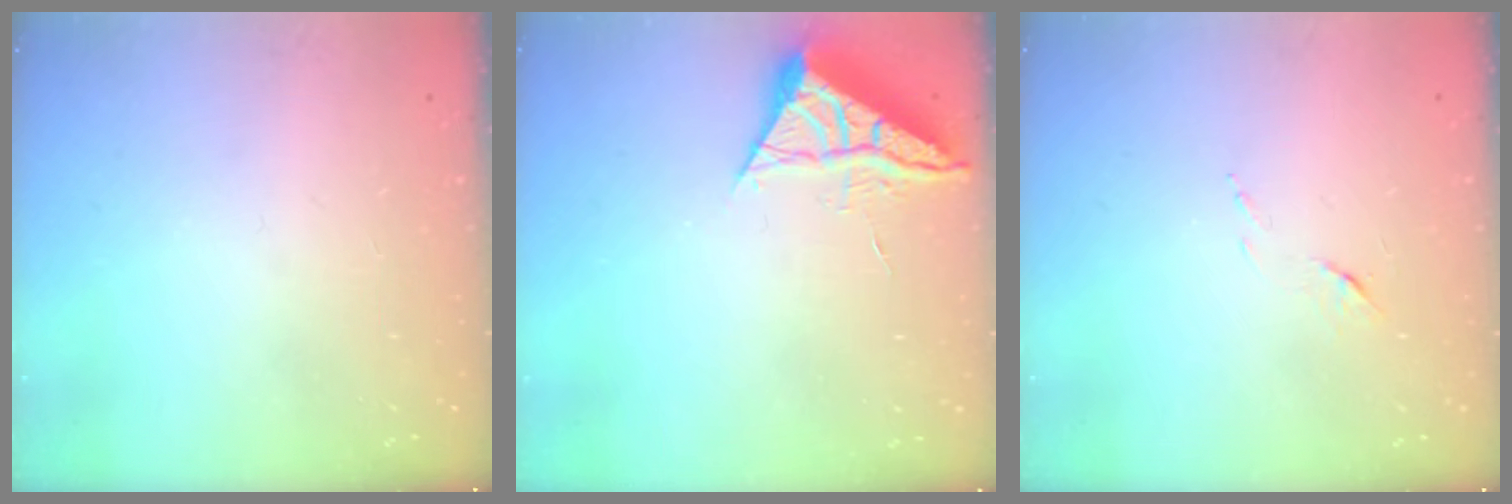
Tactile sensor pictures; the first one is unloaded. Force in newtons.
{"total": 6.0, "press": 5.9, "slide": 0.4}
{"total": 5.5, "press": 5.5, "slide": 0.5}